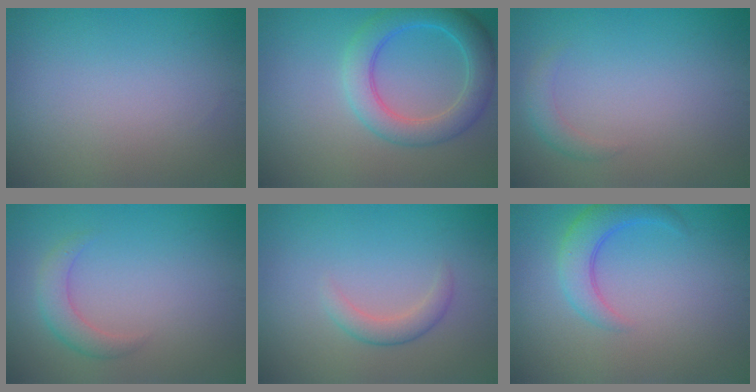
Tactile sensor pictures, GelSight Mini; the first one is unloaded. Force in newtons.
{"total": 5.2, "press": 5.2, "slide": 0.2}
{"total": 1.3, "press": 1.3, "slide": 0.1}
{"total": 2.3, "press": 2.3, "slide": 0.1}
{"total": 2.0, "press": 2.0, "slide": 0.1}
{"total": 3.7, "press": 3.7, "slide": 0.2}